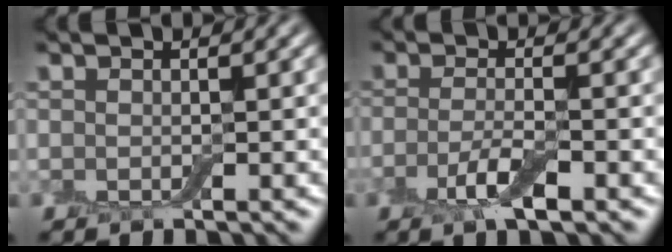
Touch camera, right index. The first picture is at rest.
{"total": 3.0, "force": [-1.3, 0.8, 2.6], "torque": [-0.056, -0.002, -0.029]}